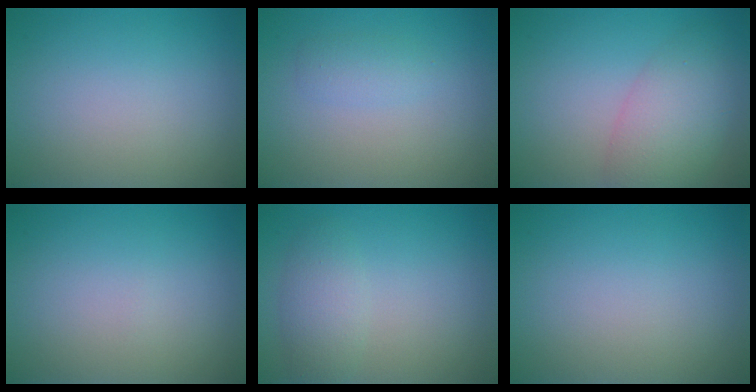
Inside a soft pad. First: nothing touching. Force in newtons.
{"total": 1.5, "press": 1.4, "slide": 0.1}
{"total": 5.1, "press": 5.1, "slide": 0.2}
{"total": 0.0}
{"total": 2.5, "press": 2.5, "slide": 0.1}
{"total": 0.0}